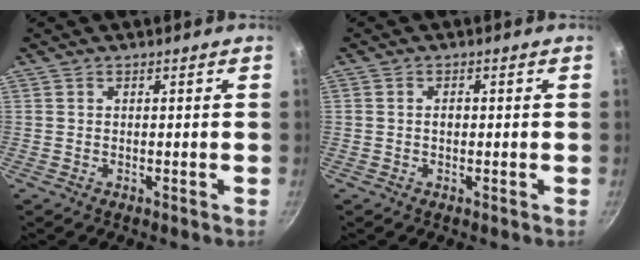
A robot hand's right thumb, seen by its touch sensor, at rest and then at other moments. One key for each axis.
{"total": 1.3, "fx": -0.1, "fy": 0.9, "fz": 0.9, "tx": -0.014, "ty": 0.005, "tz": -0.002}